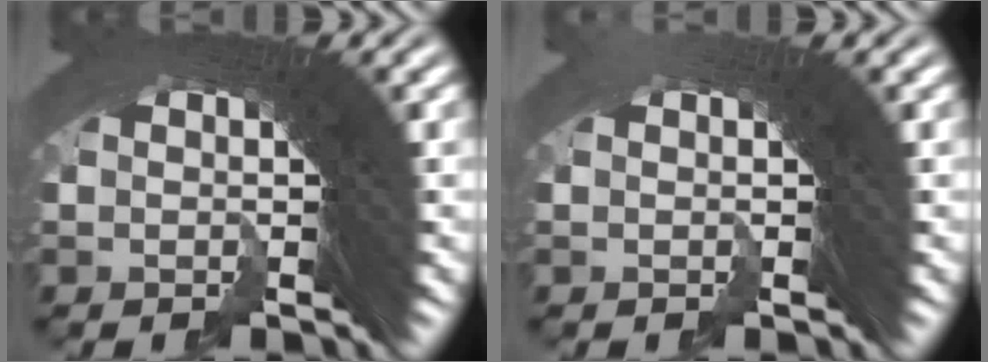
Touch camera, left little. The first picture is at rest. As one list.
[{"total": 2.4, "force": [-0.4, -1.7, -1.7], "torque": [0.024, -0.003, -0.003]}]